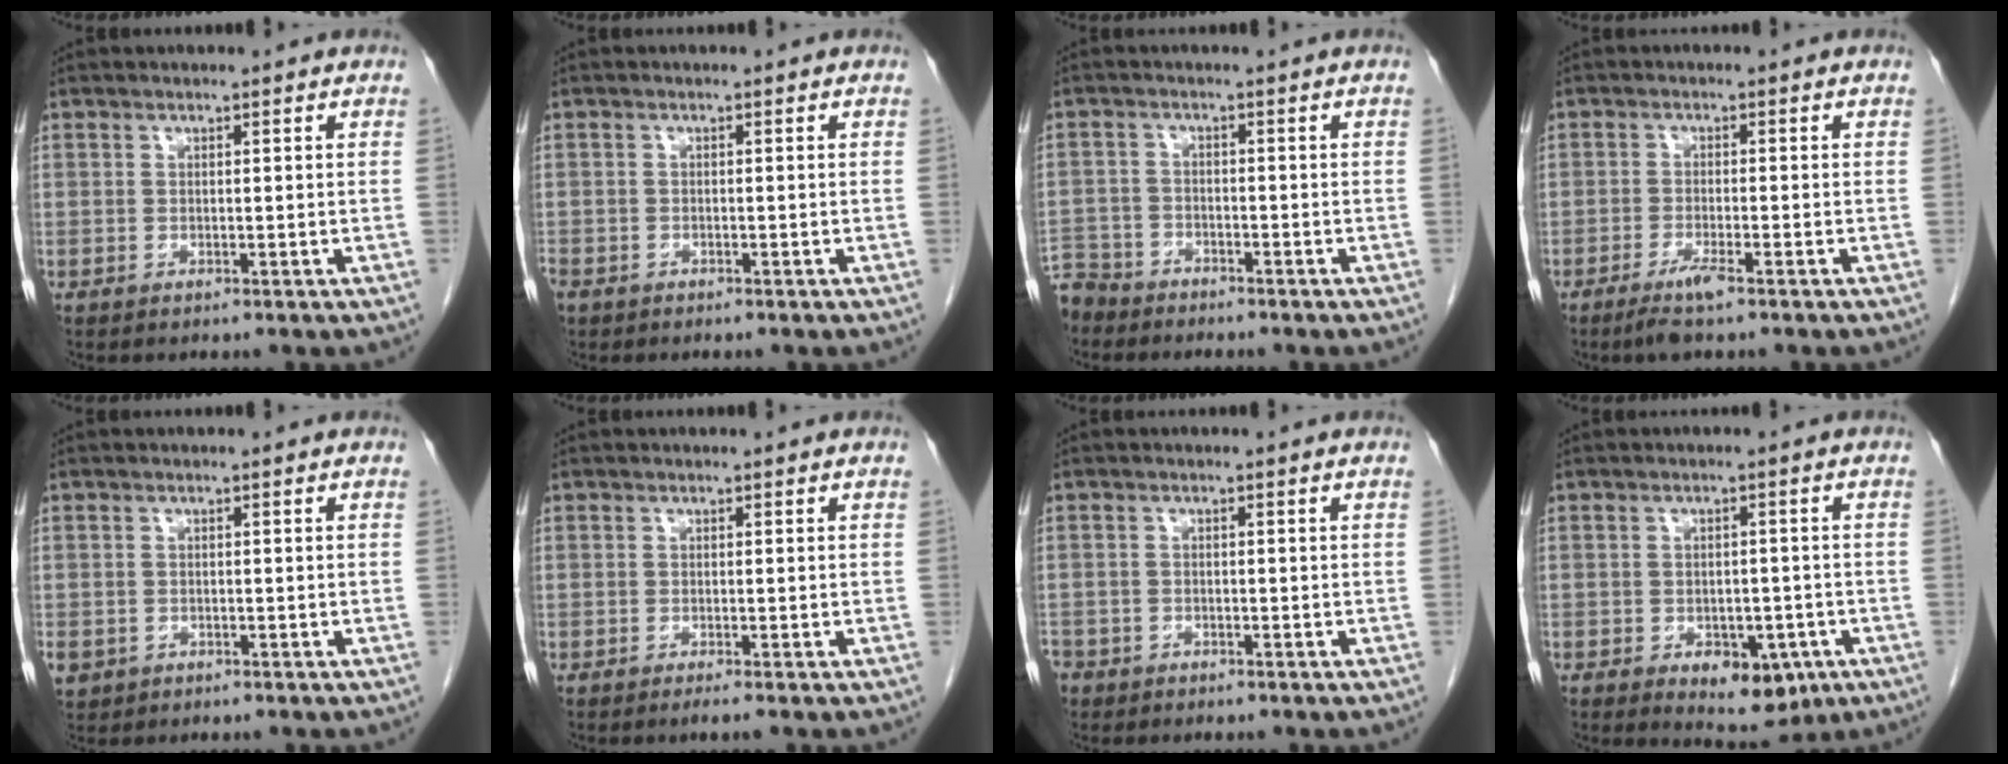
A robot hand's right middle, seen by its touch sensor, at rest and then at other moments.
{"total": 2.9, "force": [-2.1, 1.8, 1.0], "torque": [-0.032, -0.005, -0.040]}
{"total": 6.6, "force": [-5.9, 2.8, 0.2], "torque": [-0.011, -0.011, -0.115]}
{"total": 3.4, "force": [-2.3, 0.0, 2.5], "torque": [-0.054, -0.008, -0.046]}
{"total": 3.6, "force": [-1.9, 2.9, 0.9], "torque": [-0.023, 0.000, -0.028]}
{"total": 0.8, "force": [-0.6, -0.2, 0.5], "torque": [-0.012, -0.002, -0.011]}
{"total": 4.1, "force": [-3.1, 2.6, 0.7], "torque": [-0.022, 0.001, -0.059]}
{"total": 7.1, "force": [-3.1, 3.9, 5.0], "torque": [-0.056, -0.002, -0.030]}